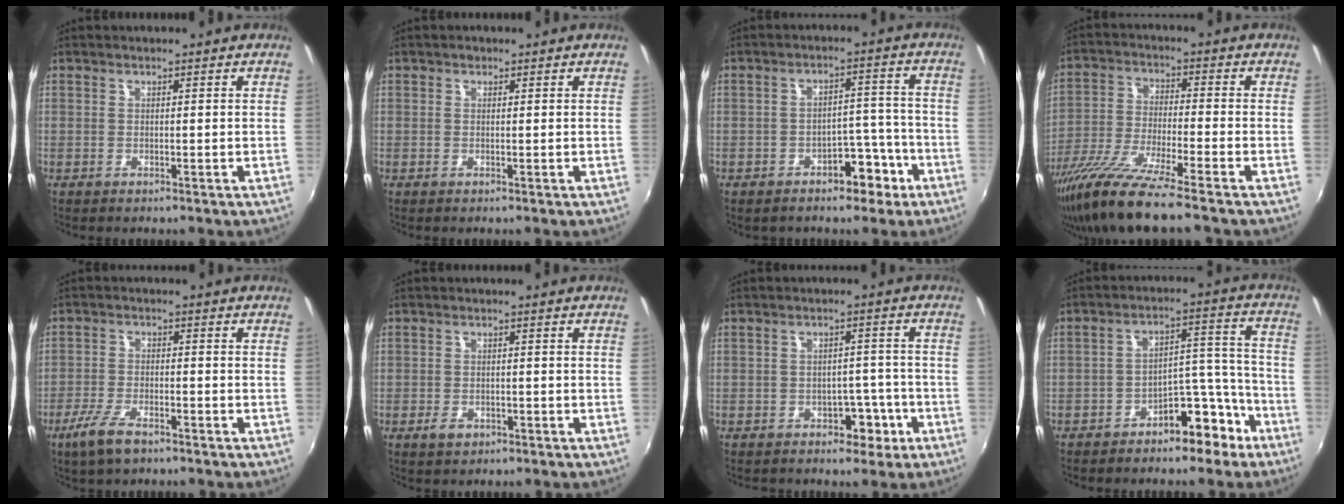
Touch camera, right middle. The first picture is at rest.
{"total": 0.6, "force": [0.1, 0.6, 0.1], "torque": [0.001, 0.001, -0.002]}
{"total": 6.7, "force": [-4.0, 4.3, 3.2], "torque": [-0.050, 0.025, -0.042]}
{"total": 14.2, "force": [-11.1, 0.0, 8.9], "torque": [-0.181, -0.042, -0.206]}
{"total": 6.6, "force": [-4.6, 2.0, 4.2], "torque": [-0.107, -0.013, -0.088]}
{"total": 2.7, "force": [-1.6, 1.7, 1.3], "torque": [-0.027, -0.004, -0.026]}
{"total": 4.8, "force": [-2.8, 3.4, 1.8], "torque": [-0.031, 0.015, -0.027]}
{"total": 9.7, "force": [-7.2, 4.9, 4.3], "torque": [-0.045, 0.052, -0.098]}